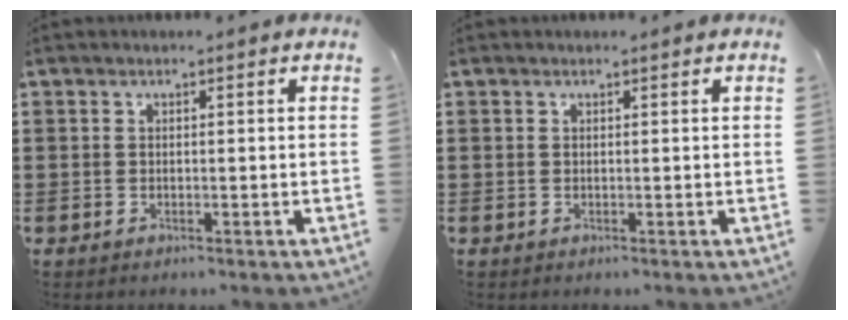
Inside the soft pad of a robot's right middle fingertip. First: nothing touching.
{"total": 0.0}